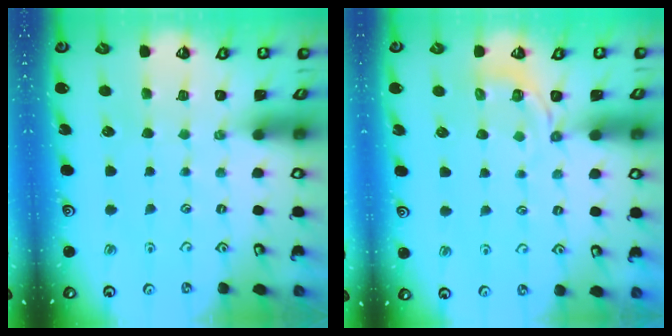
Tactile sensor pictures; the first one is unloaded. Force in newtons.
{"total": 2.8, "press": 2.1, "slide": 1.8}